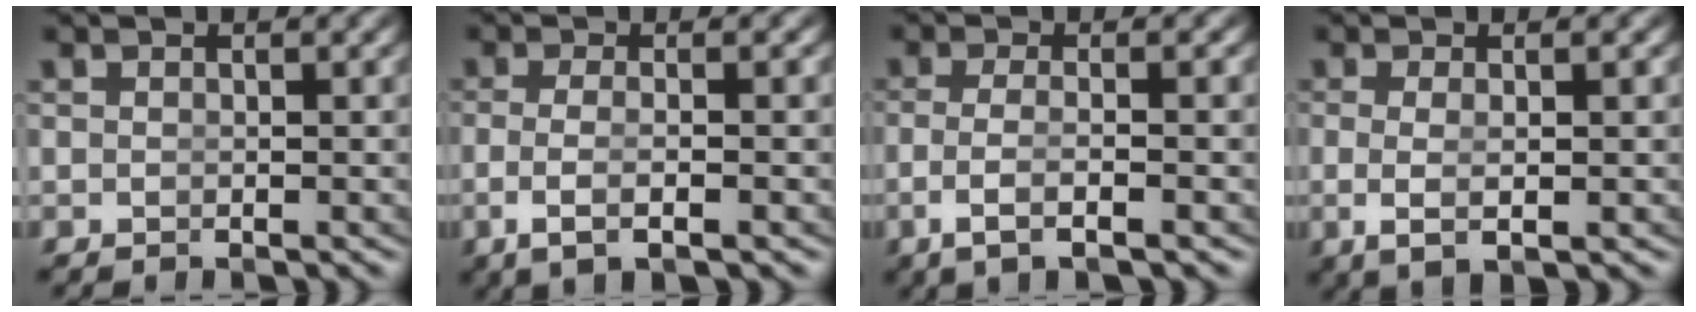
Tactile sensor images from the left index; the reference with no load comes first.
{"total": 3.4, "force": [-1.4, 0.4, 3.1], "torque": [-0.075, -0.015, -0.011]}
{"total": 3.4, "force": [-1.5, 0.5, 3.1], "torque": [-0.078, -0.018, -0.013]}
{"total": 3.3, "force": [-0.6, 0.7, 3.2], "torque": [-0.070, -0.016, 0.006]}